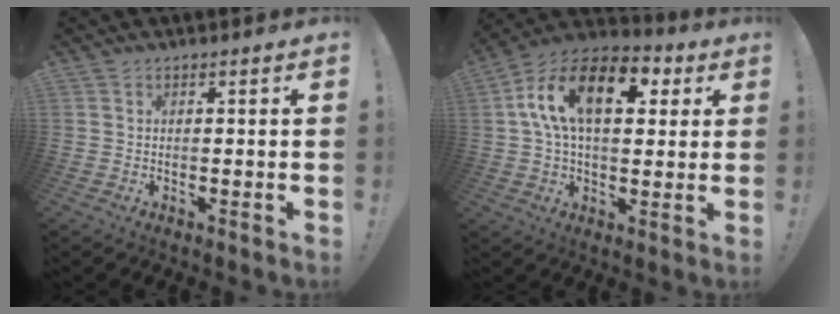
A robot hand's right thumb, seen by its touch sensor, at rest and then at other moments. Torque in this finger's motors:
{"motor_torque": [2.49, 2.52, 0.45, 0.14, 0.35]}